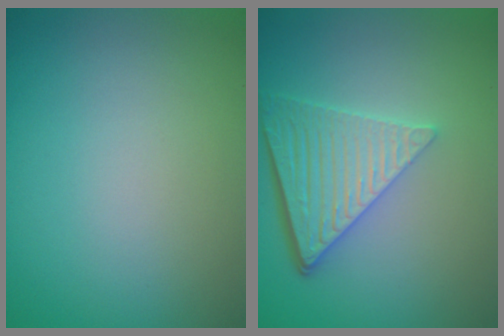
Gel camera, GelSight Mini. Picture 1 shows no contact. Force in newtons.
{"total": 5.8, "press": 4.2, "slide": 4.0}